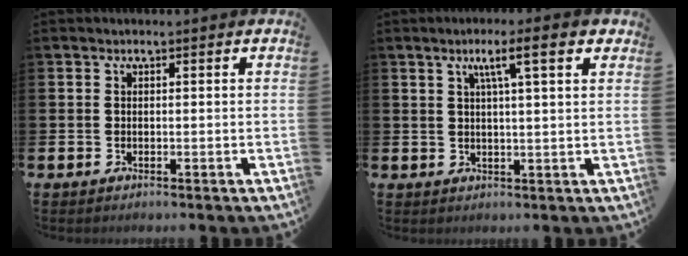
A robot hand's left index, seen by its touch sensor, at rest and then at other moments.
{"total": 5.7, "force": [3.0, 1.0, 4.8], "torque": [-0.075, -0.008, 0.042]}